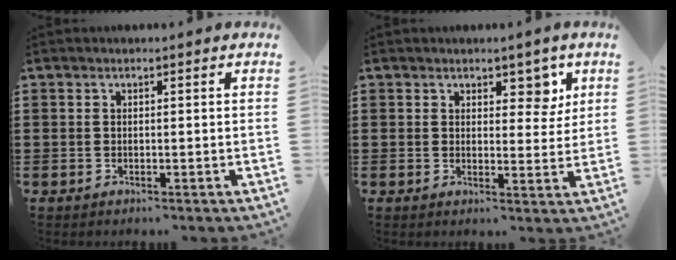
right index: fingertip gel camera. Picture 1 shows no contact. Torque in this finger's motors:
{"motor_torque": [-0.18, 0.12, 0.16, 0.00]}